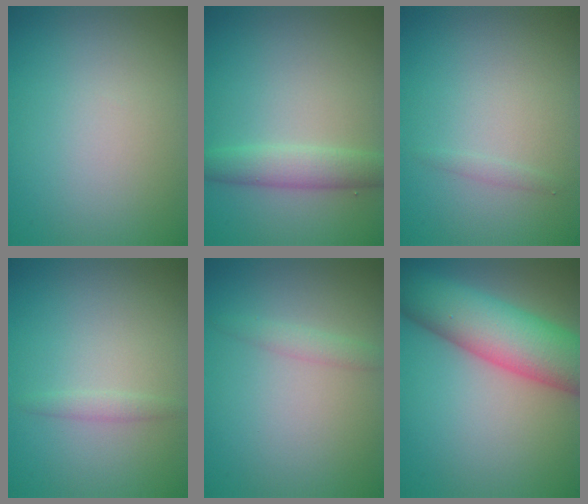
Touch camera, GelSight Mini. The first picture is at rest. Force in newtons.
{"total": 3.0, "press": 3.0, "slide": 0.0}
{"total": 0.6, "press": 0.6, "slide": 0.0}
{"total": 1.0, "press": 1.0, "slide": 0.0}
{"total": 1.3, "press": 1.3, "slide": 0.0}
{"total": 9.2, "press": 9.2, "slide": 0.5}